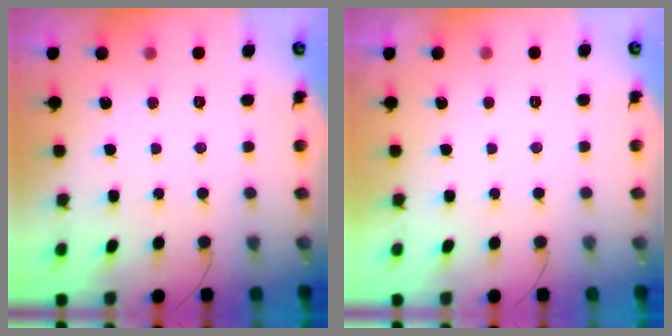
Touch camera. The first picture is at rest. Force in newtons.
{"total": 2.3, "press": 2.3, "slide": 0.4}